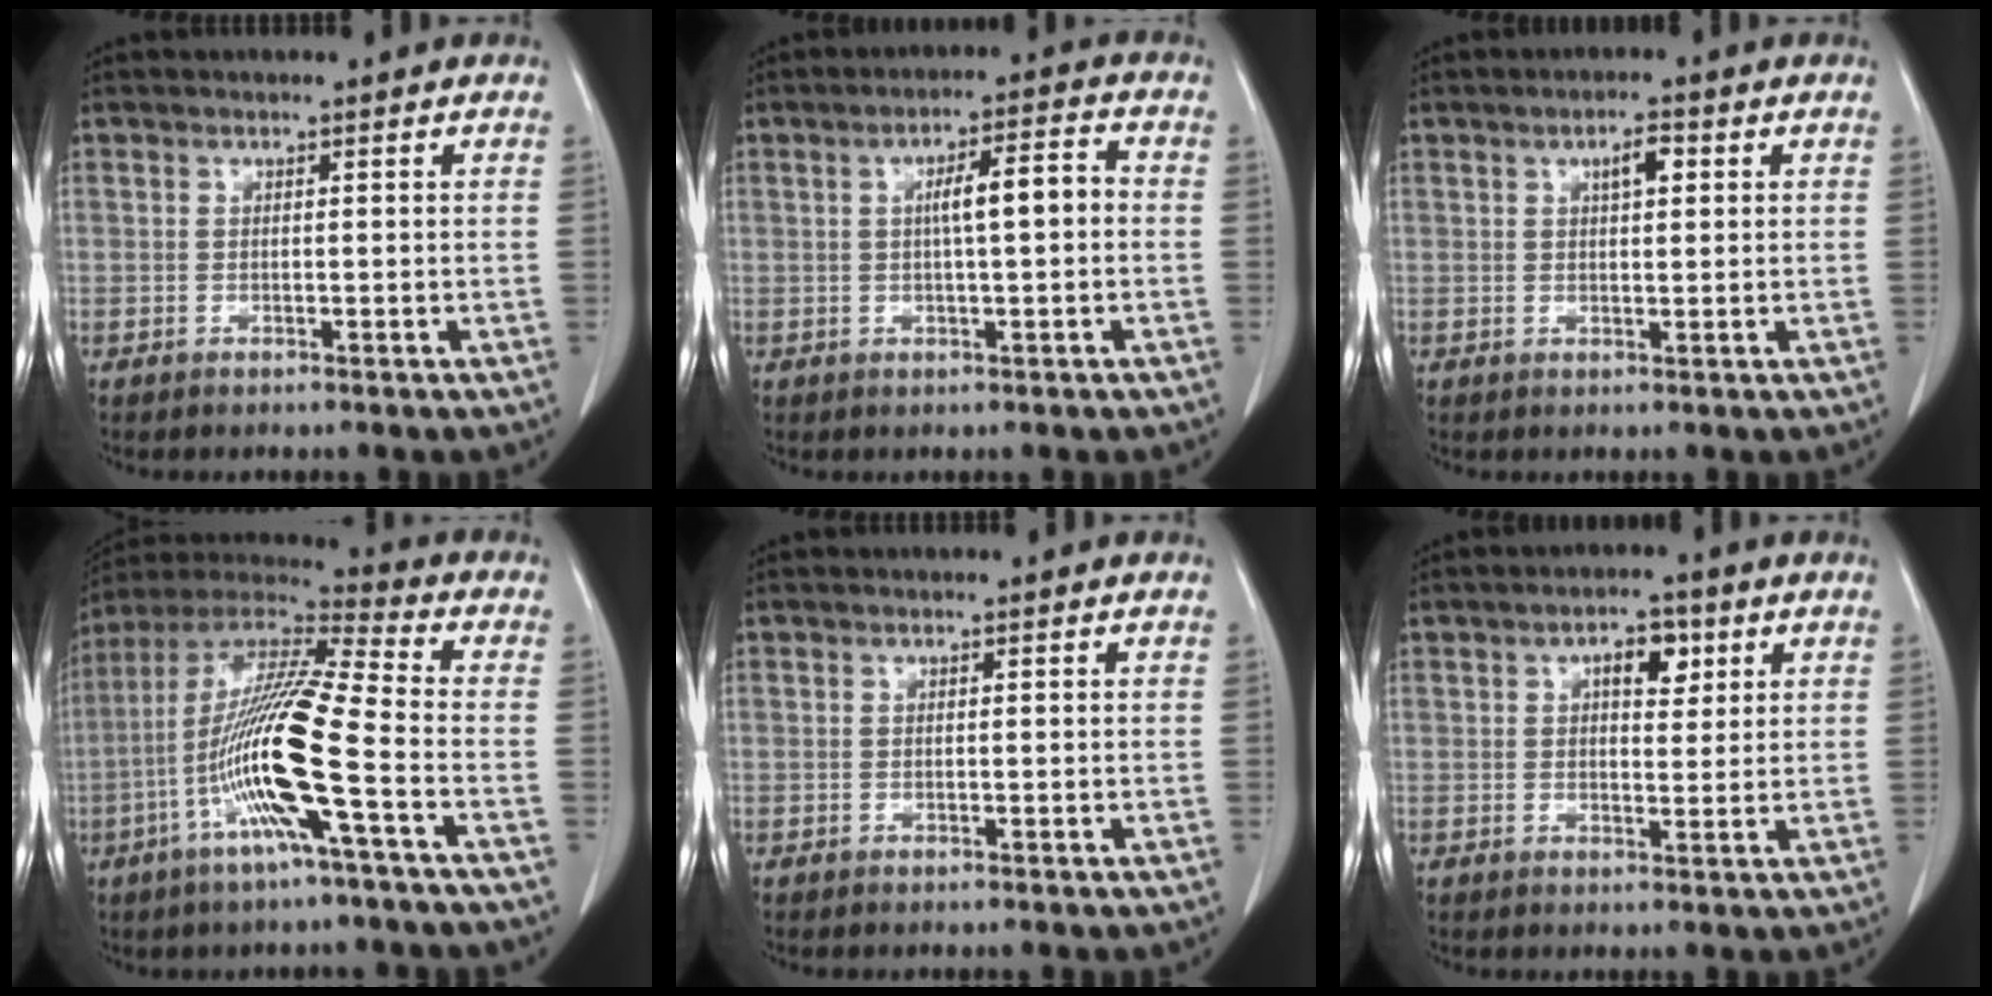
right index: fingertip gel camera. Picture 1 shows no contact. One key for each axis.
{"total": 5.8, "fx": 0.2, "fy": 0.9, "fz": 5.7, "tx": -0.095, "ty": 0.017, "tz": 0.003}
{"total": 2.9, "fx": 1.1, "fy": 1.0, "fz": 2.5, "tx": -0.042, "ty": 0.003, "tz": 0.018}
{"total": 16.8, "fx": -5.1, "fy": 0.0, "fz": 16.1, "tx": -0.321, "ty": -0.004, "tz": -0.108}
{"total": 0.0}
{"total": 4.6, "fx": 1.9, "fy": 2.3, "fz": 3.5, "tx": -0.052, "ty": 0.011, "tz": 0.027}